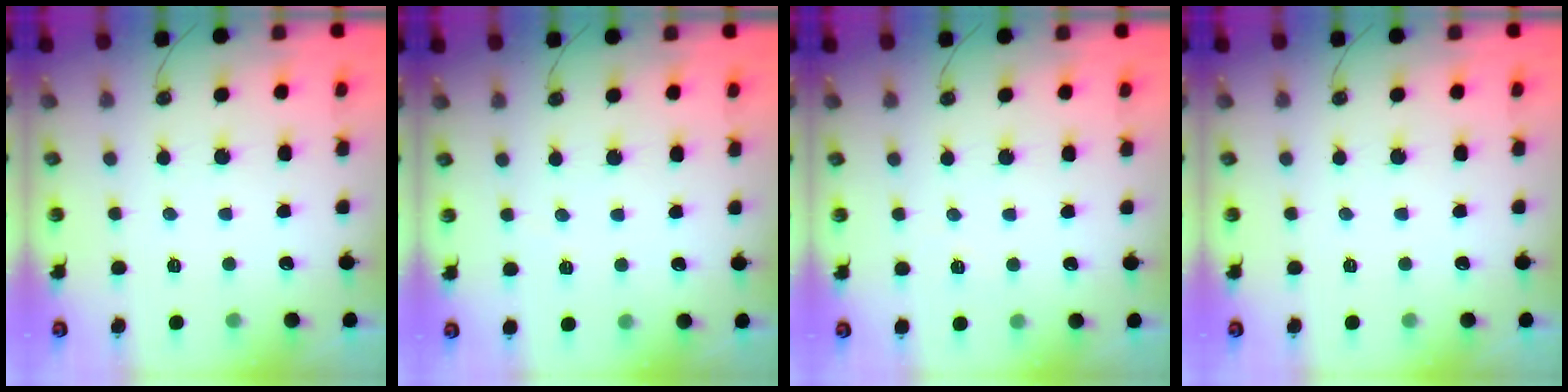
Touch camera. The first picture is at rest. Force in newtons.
{"total": 2.0, "press": 2.0, "slide": 0.4}
{"total": 2.7, "press": 2.6, "slide": 0.7}
{"total": 0.0}